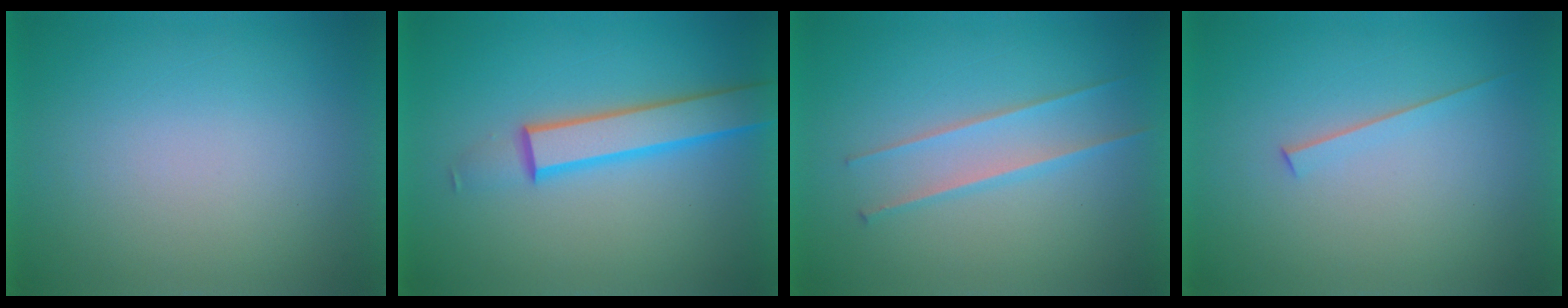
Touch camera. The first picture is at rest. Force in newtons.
{"total": 4.7}
{"total": 2.3}
{"total": 1.5}